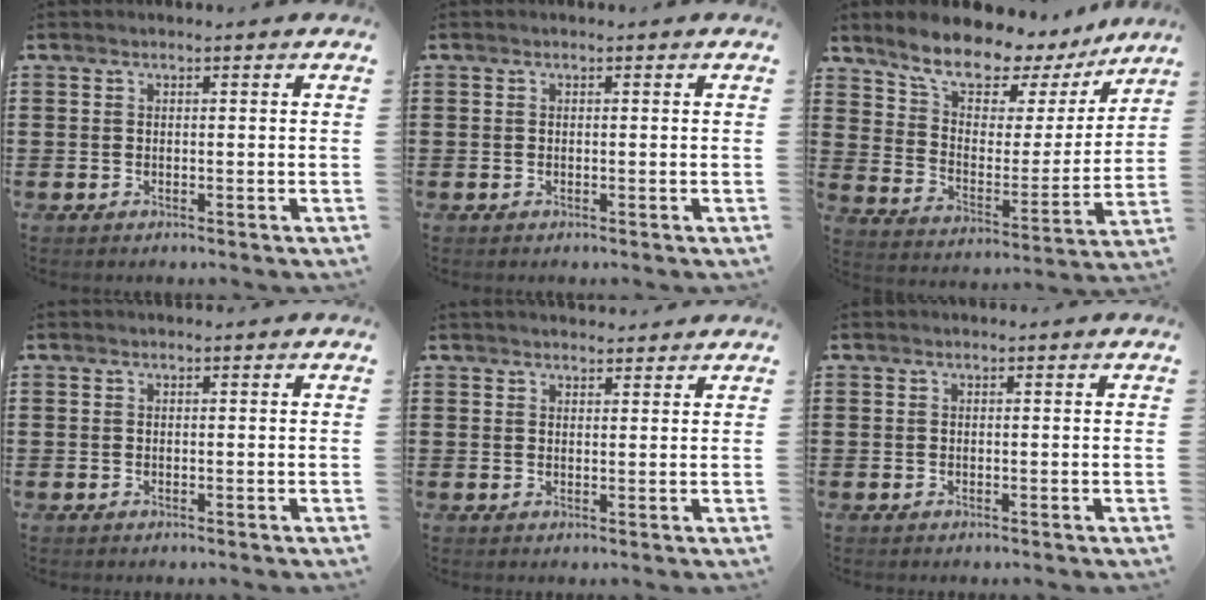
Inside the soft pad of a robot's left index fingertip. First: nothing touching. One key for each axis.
{"total": 0.0}
{"total": 9.1, "fx": 8.0, "fy": 2.9, "fz": 2.9, "tx": -0.080, "ty": -0.063, "tz": 0.137}
{"total": 0.0}
{"total": 1.7, "fx": 1.6, "fy": 0.3, "fz": 0.1, "tx": -0.005, "ty": 0.002, "tz": 0.032}
{"total": 0.0}